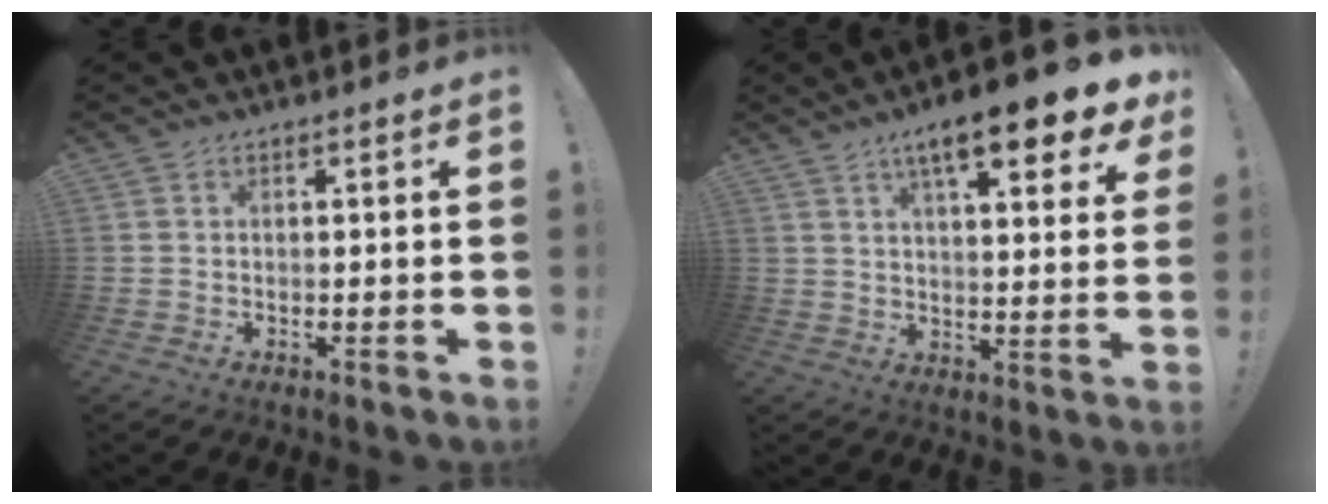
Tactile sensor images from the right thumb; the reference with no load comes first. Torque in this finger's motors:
{"motor_torque": [0.02, 1.35, 1.42, 0.78, 0.25]}